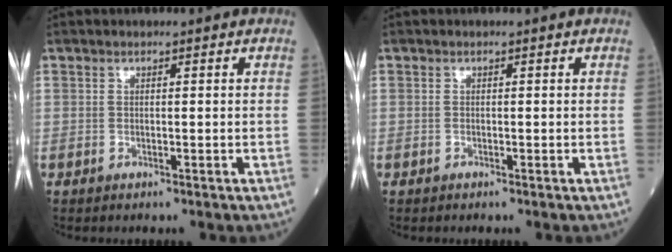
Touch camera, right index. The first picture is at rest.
{"total": 0.0}